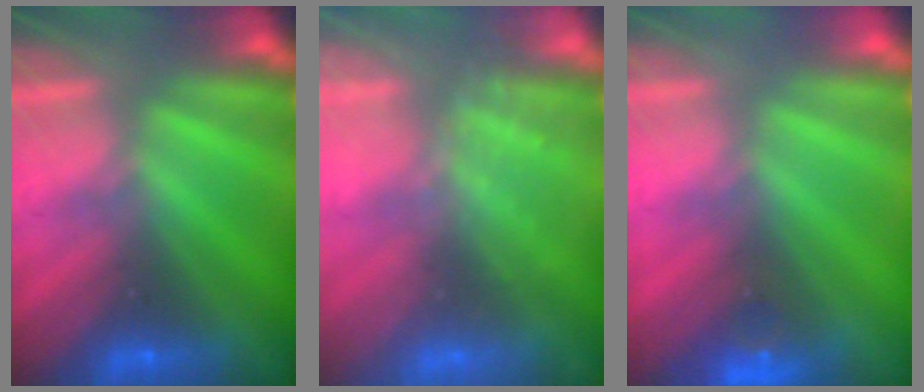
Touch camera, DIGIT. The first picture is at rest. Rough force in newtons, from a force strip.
{"total": 2.5}
{"total": 3.0}